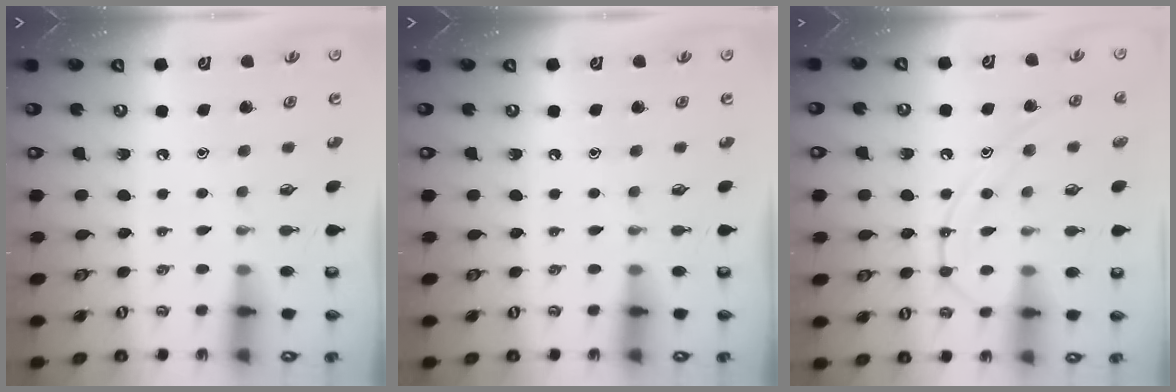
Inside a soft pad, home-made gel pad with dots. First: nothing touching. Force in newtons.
{"total": 0.0}
{"total": 13.1, "press": 13.0, "slide": 1.2}